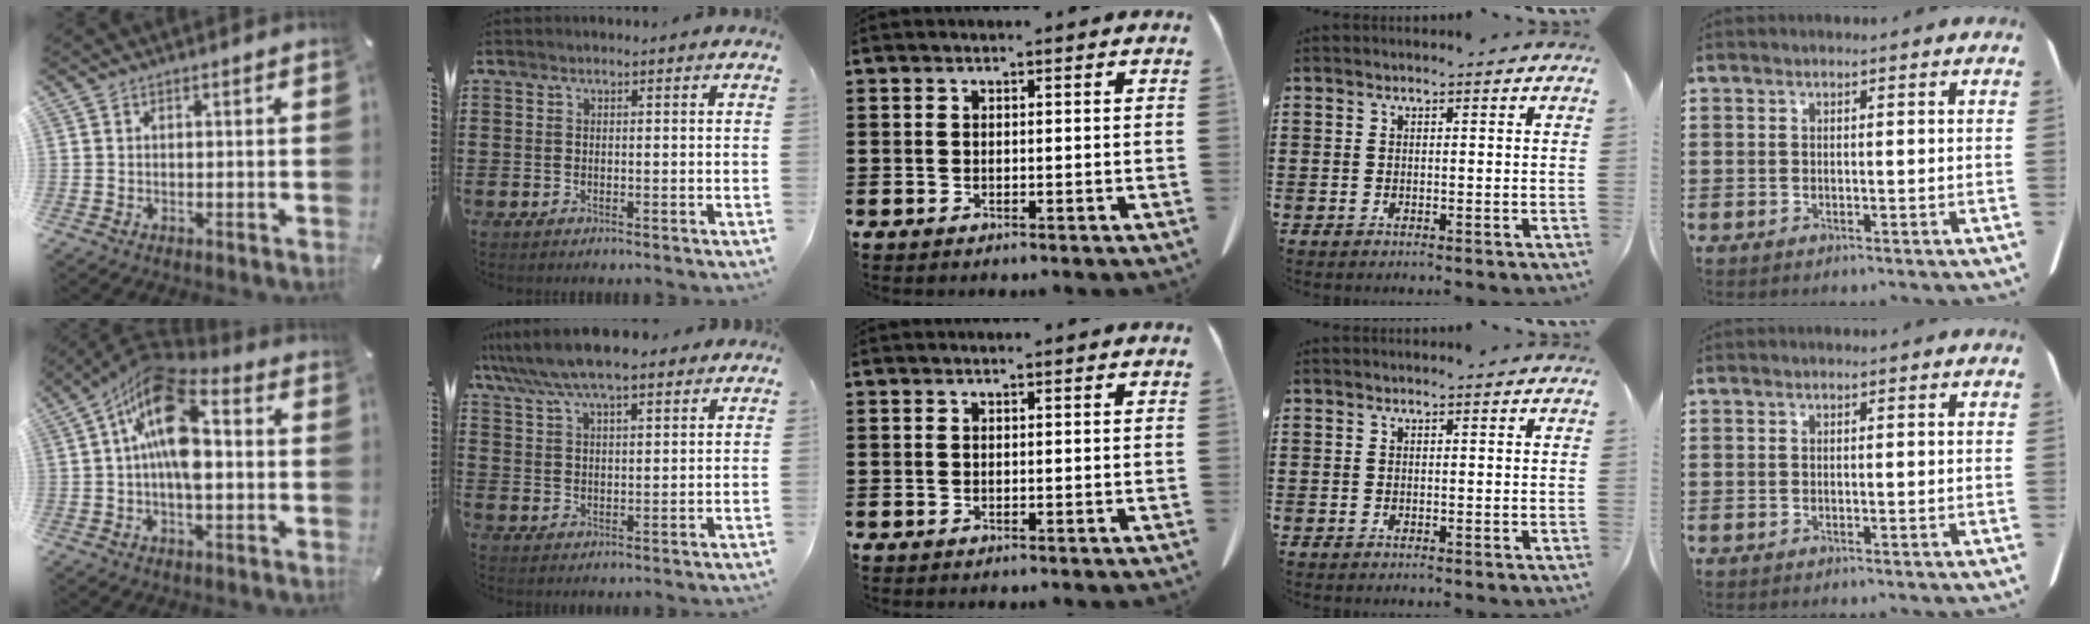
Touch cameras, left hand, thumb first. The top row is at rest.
{"thumb": {"total": 16.0, "force": [2.1, 7.8, 13.8], "torque": [-0.261, -0.013, 0.036]}, "index": {"total": 8.5, "force": [7.1, 1.8, 4.3], "torque": [-0.104, -0.012, 0.130]}}